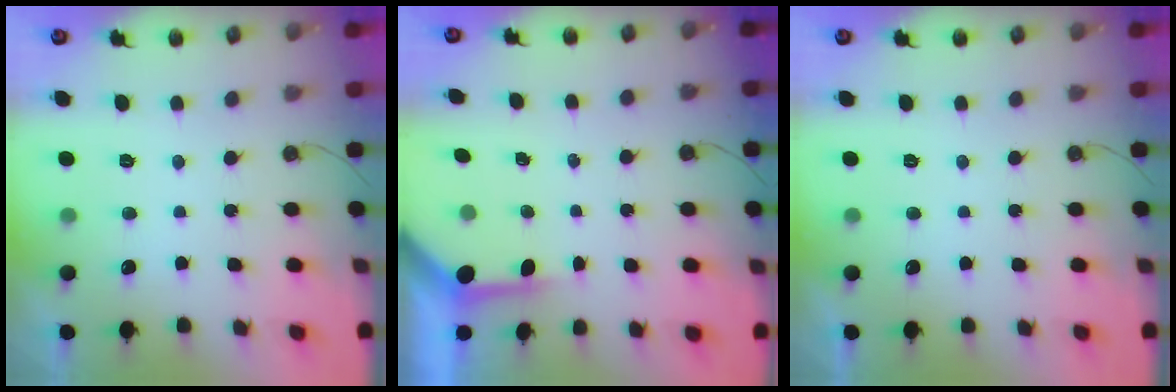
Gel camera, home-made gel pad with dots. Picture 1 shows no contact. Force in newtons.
{"total": 3.9, "press": 3.8, "slide": 0.4}
{"total": 0.0}